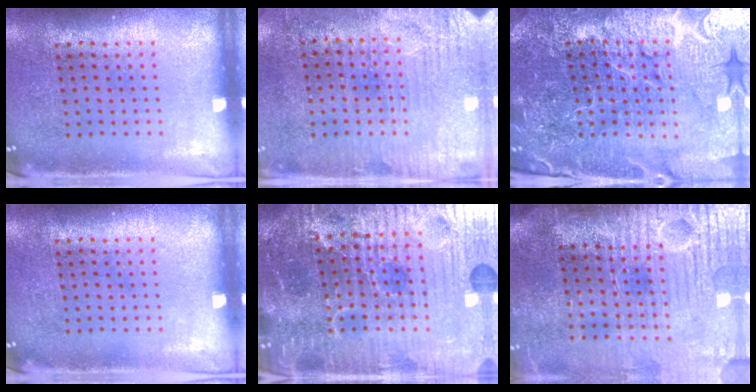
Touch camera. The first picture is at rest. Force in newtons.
{"total": 3.3, "press": 3.1, "slide": 1.2}
{"total": 5.7, "press": 5.2, "slide": 2.4}
{"total": 0.0}
{"total": 7.3, "press": 6.5, "slide": 3.2}
{"total": 4.6, "press": 4.1, "slide": 2.1}